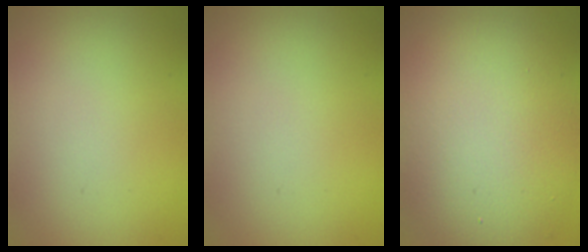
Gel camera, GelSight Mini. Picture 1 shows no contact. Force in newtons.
{"total": 0.0}
{"total": 9.5, "press": 9.4, "slide": 0.6}